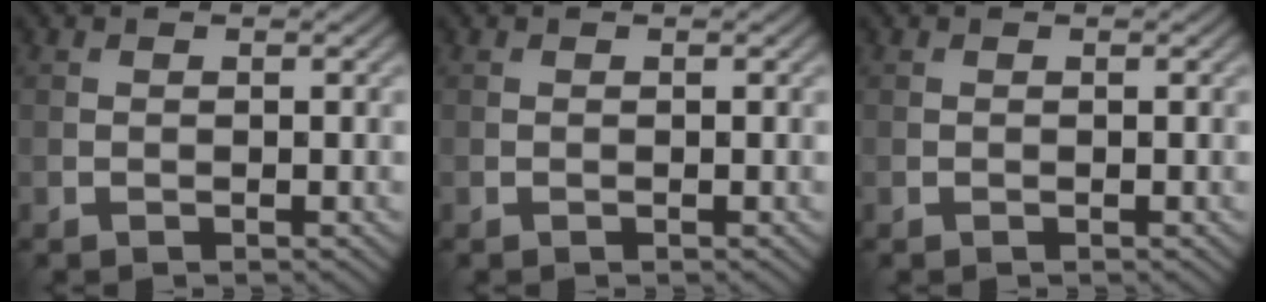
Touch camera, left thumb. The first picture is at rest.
{"total": 0.0}
{"total": 0.0}